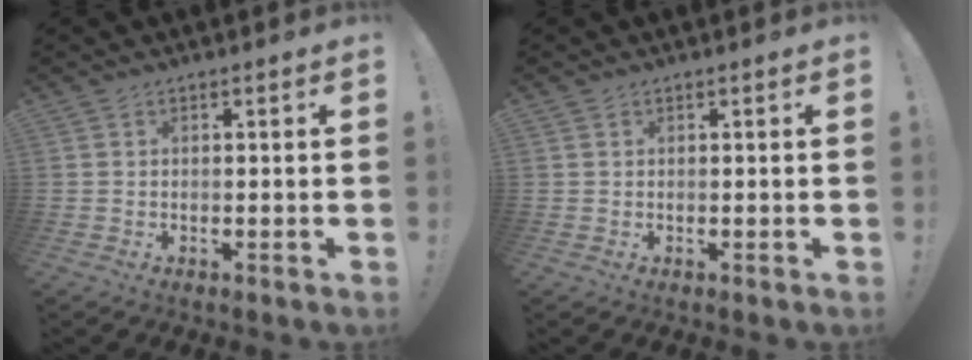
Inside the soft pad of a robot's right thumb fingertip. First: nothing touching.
{"total": 0.0}